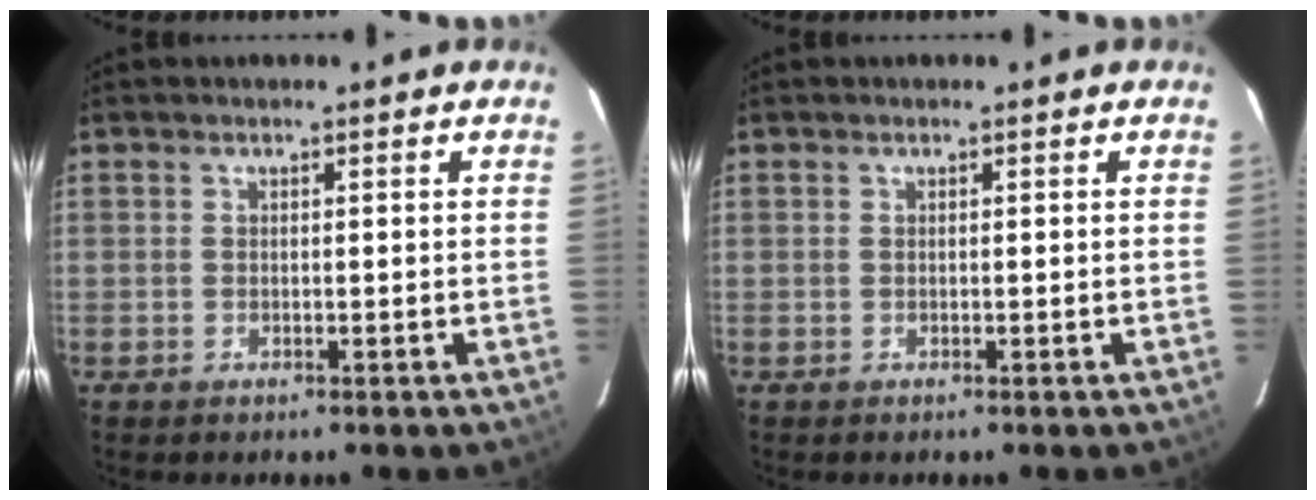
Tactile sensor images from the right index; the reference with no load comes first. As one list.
[{"total": 0.0}]